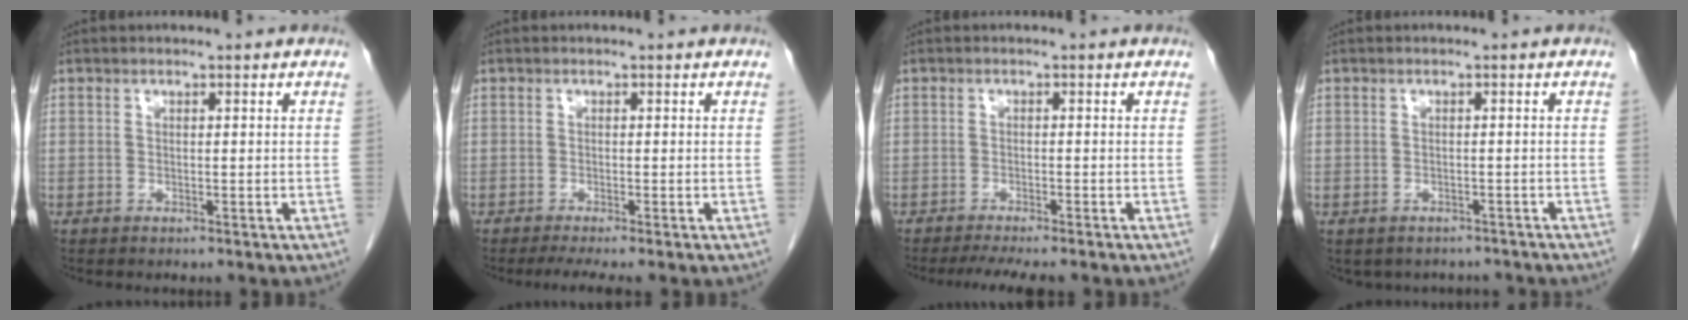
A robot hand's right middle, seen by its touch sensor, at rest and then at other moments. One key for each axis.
{"total": 2.8, "fx": -2.1, "fy": -0.1, "fz": 1.9, "tx": -0.031, "ty": -0.008, "tz": -0.037}
{"total": 5.4, "fx": -4.5, "fy": 0.4, "fz": 2.9, "tx": -0.037, "ty": -0.010, "tz": -0.068}
{"total": 6.0, "fx": -5.0, "fy": 3.2, "fz": 1.0, "tx": -0.006, "ty": 0.011, "tz": -0.055}